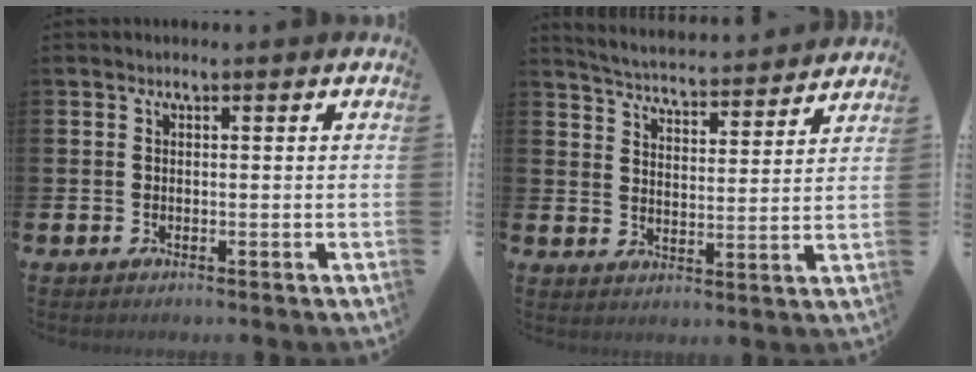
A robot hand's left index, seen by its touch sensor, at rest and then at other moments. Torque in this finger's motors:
{"motor_torque": [-0.14, -0.18, -0.16, 0.01]}